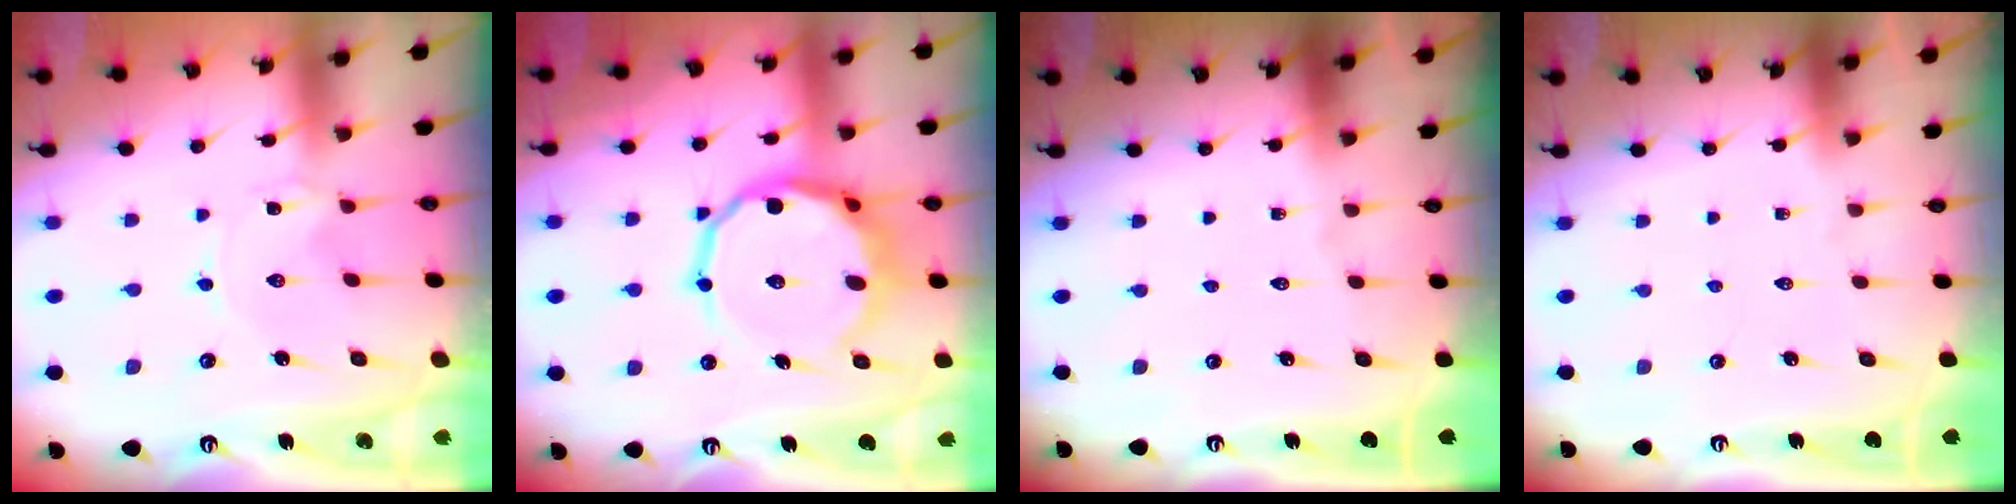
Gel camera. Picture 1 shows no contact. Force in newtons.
{"total": 13.8, "press": 13.4, "slide": 3.3}
{"total": 0.0}
{"total": 0.0}